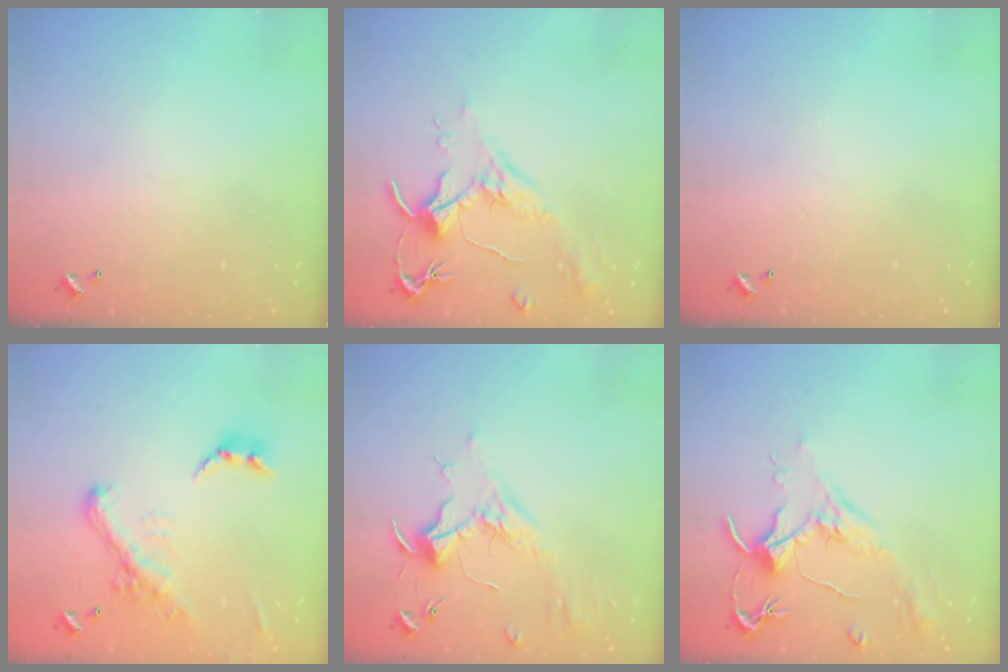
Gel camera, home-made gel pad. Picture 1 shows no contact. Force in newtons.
{"total": 2.0, "press": 1.8, "slide": 0.8}
{"total": 0.0}
{"total": 5.9, "press": 5.8, "slide": 1.4}
{"total": 2.0, "press": 1.9, "slide": 0.7}
{"total": 2.0, "press": 1.8, "slide": 0.8}